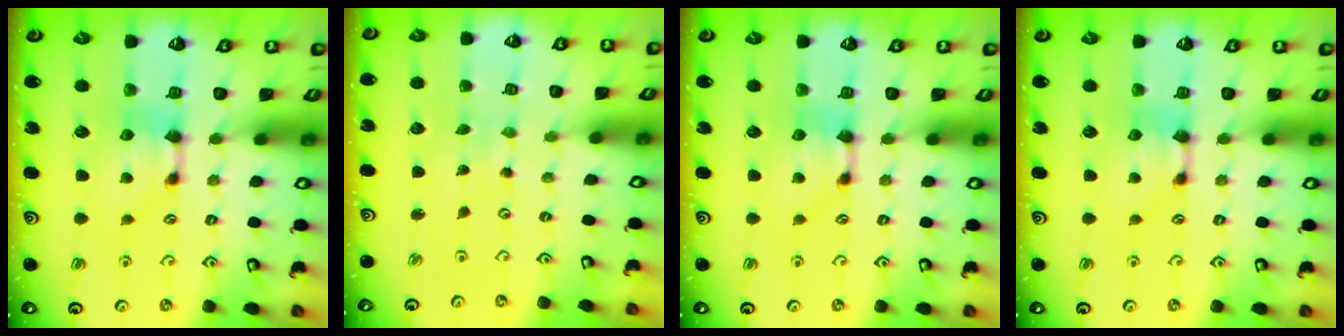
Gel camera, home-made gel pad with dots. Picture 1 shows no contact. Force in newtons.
{"total": 6.1, "press": 6.1, "slide": 0.3}
{"total": 0.0}
{"total": 0.0}